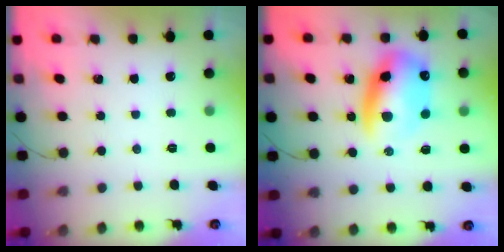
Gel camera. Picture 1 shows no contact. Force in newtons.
{"total": 15.3, "press": 14.7, "slide": 4.1}